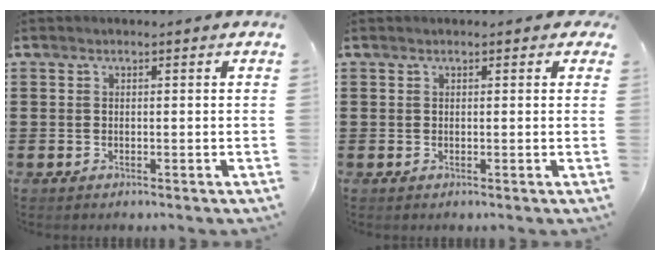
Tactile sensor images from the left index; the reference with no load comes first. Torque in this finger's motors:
{"motor_torque": [2.14, 0.00, 0.08, -0.06]}